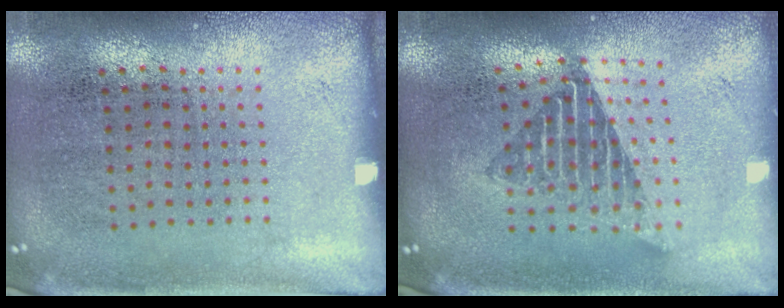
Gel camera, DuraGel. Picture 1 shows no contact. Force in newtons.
{"total": 1.6, "press": 1.3, "slide": 0.9}